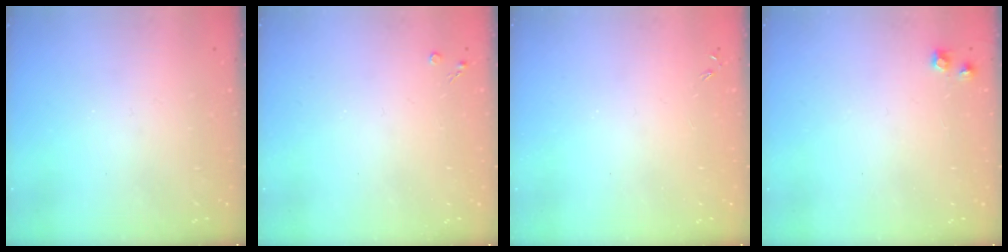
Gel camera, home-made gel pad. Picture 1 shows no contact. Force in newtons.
{"total": 2.1, "press": 2.1, "slide": 0.4}
{"total": 0.0}
{"total": 6.3, "press": 6.3, "slide": 0.5}